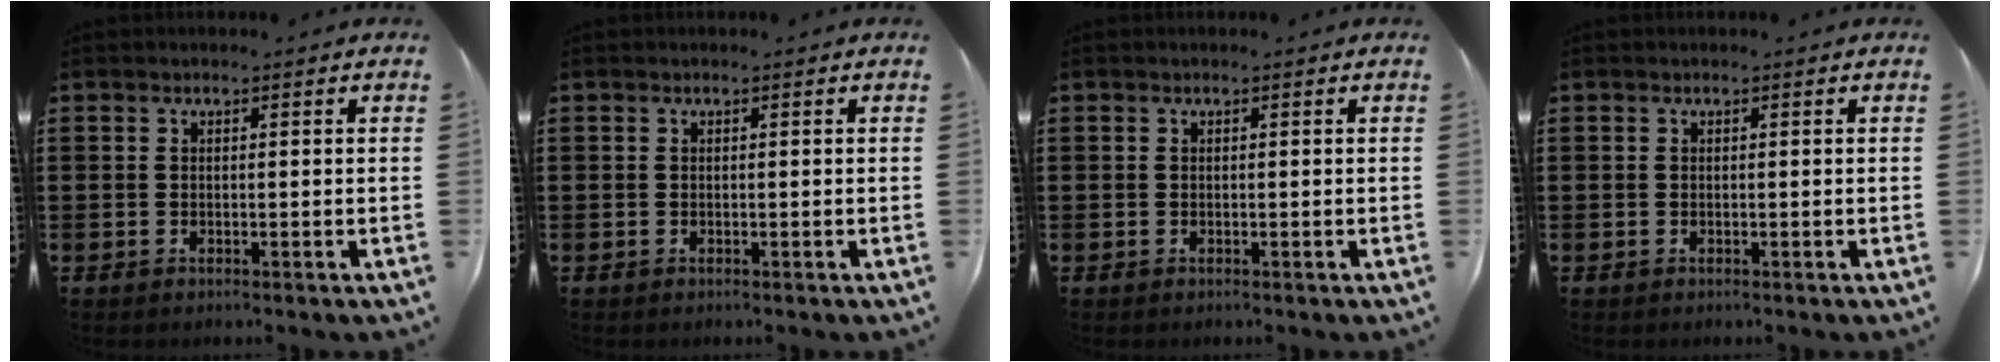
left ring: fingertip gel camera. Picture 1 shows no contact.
{"total": 0.0}
{"total": 0.0}
{"total": 0.0}